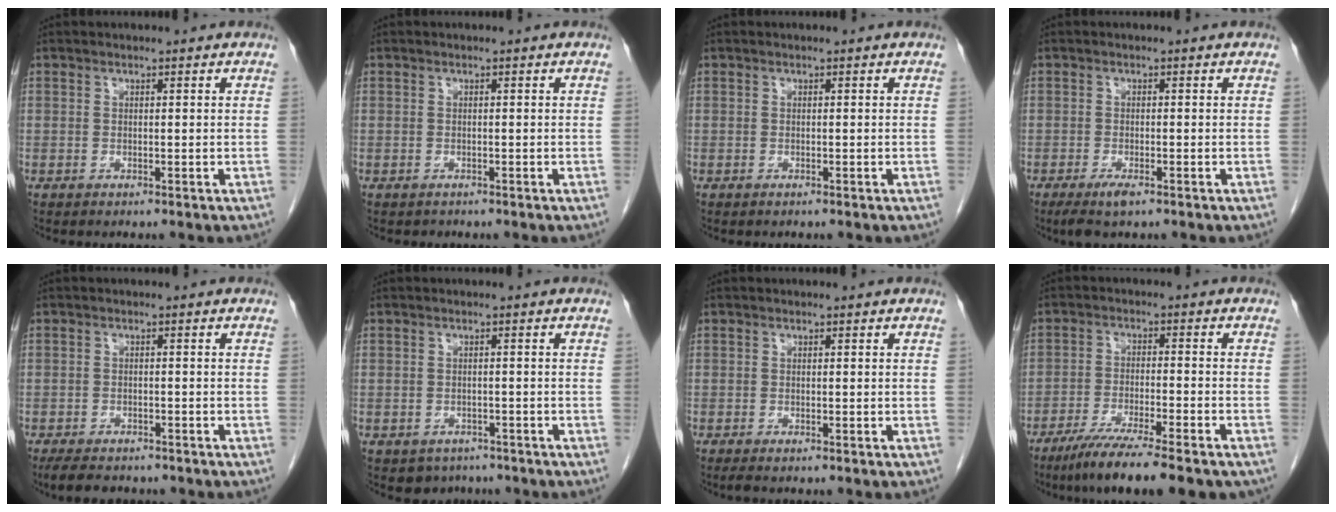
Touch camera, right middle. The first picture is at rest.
{"total": 0.0}
{"total": 0.0}
{"total": 3.3, "force": [-2.1, 0.7, 2.5], "torque": [-0.051, -0.008, -0.035]}
{"total": 6.2, "force": [-5.1, 2.4, 2.6], "torque": [-0.041, -0.008, -0.071]}
{"total": 3.6, "force": [-2.6, 2.4, 0.4], "torque": [-0.004, 0.006, -0.034]}
{"total": 0.9, "force": [-0.7, 0.1, 0.5], "torque": [-0.010, -0.003, -0.011]}
{"total": 12.0, "force": [-9.3, 1.0, 7.5], "torque": [-0.116, -0.027, -0.145]}